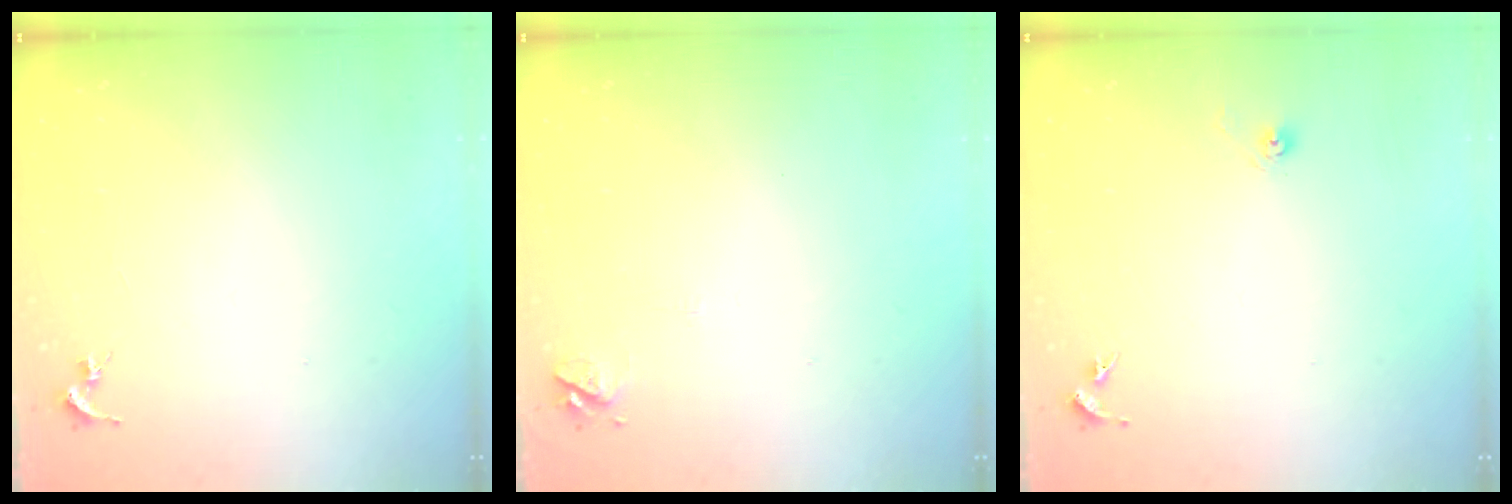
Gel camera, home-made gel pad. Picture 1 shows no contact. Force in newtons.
{"total": 6.3, "press": 6.3, "slide": 0.7}
{"total": 3.2, "press": 2.6, "slide": 1.8}